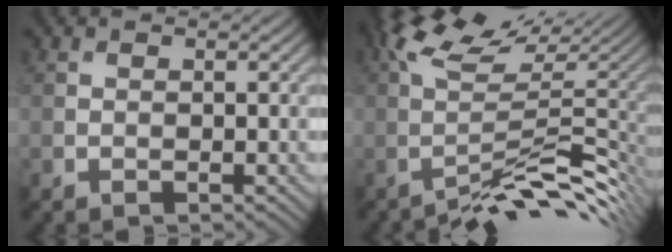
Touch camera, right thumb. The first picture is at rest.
{"total": 9.6, "force": [-2.4, 1.7, 9.1], "torque": [-0.147, 0.022, -0.024]}